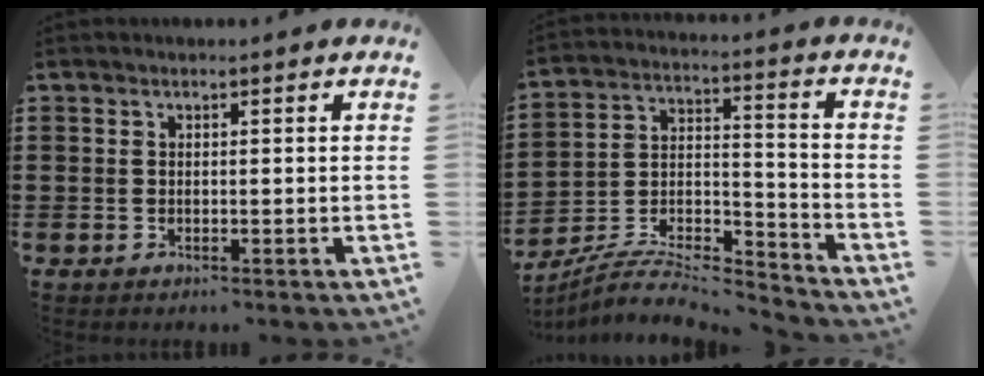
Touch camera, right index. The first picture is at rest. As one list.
[{"total": 7.5, "force": [-7.0, 1.4, 2.5], "torque": [-0.048, 0.002, -0.140]}]